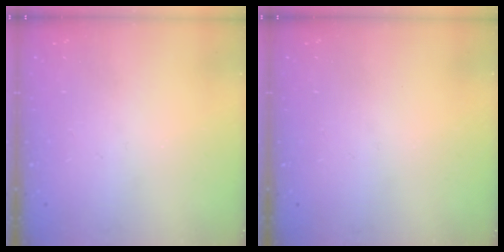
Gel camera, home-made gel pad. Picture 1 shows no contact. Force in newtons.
{"total": 0.0}